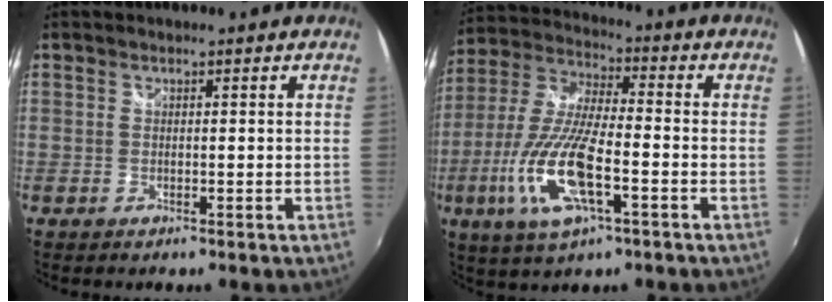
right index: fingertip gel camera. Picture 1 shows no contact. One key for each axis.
{"total": 16.2, "fx": -5.6, "fy": 4.6, "fz": 14.5, "tx": -0.311, "ty": -0.012, "tz": -0.109}